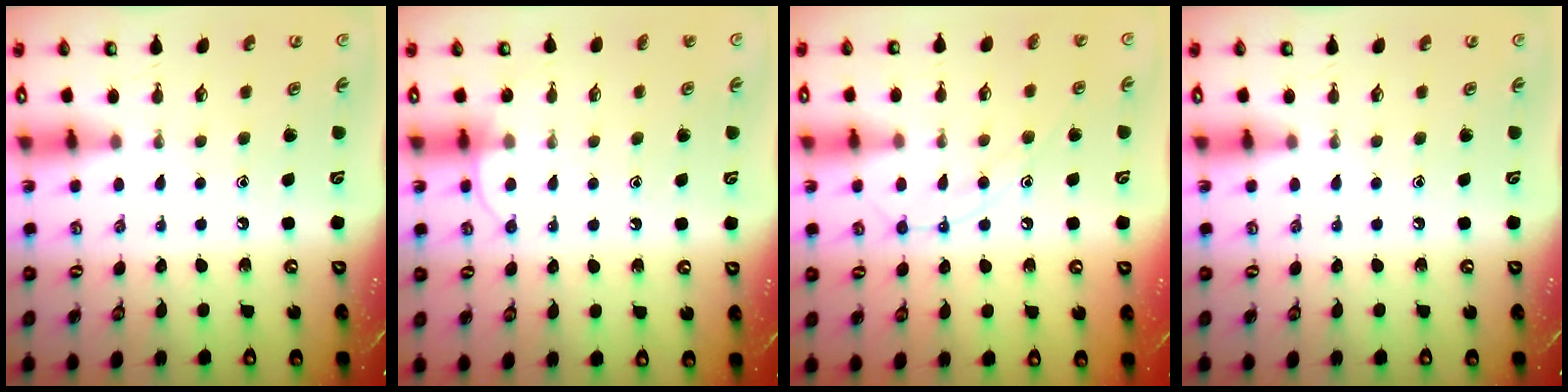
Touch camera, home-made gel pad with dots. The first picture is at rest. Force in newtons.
{"total": 7.0, "press": 7.0, "slide": 0.7}
{"total": 10.8, "press": 10.7, "slide": 0.9}
{"total": 0.0}